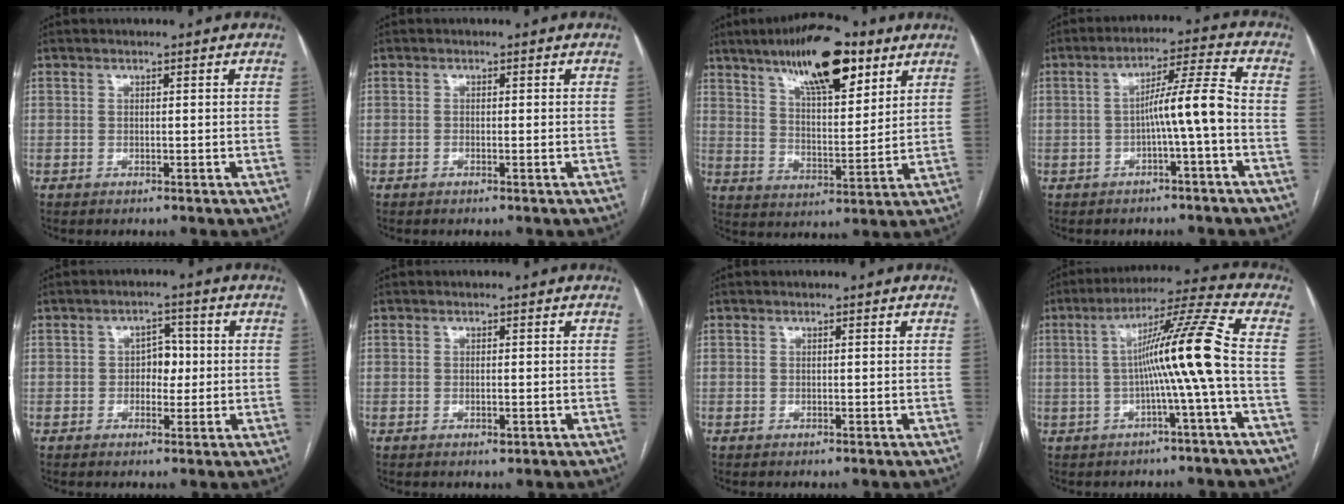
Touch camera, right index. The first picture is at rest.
{"total": 0.7, "force": [-0.3, 0.1, 0.6], "torque": [-0.010, 0.000, -0.003]}
{"total": 15.6, "force": [9.7, 4.6, 11.3], "torque": [-0.188, 0.013, 0.164]}
{"total": 7.2, "force": [-1.6, -0.7, 7.0], "torque": [-0.113, 0.022, -0.024]}
{"total": 3.6, "force": [-0.2, 2.4, 2.7], "torque": [-0.032, 0.011, -0.004]}
{"total": 1.1, "force": [-0.3, 0.4, 0.9], "torque": [-0.016, -0.002, -0.002]}
{"total": 0.0}
{"total": 11.2, "force": [-1.2, -2.3, 10.9], "torque": [-0.178, 0.016, -0.021]}